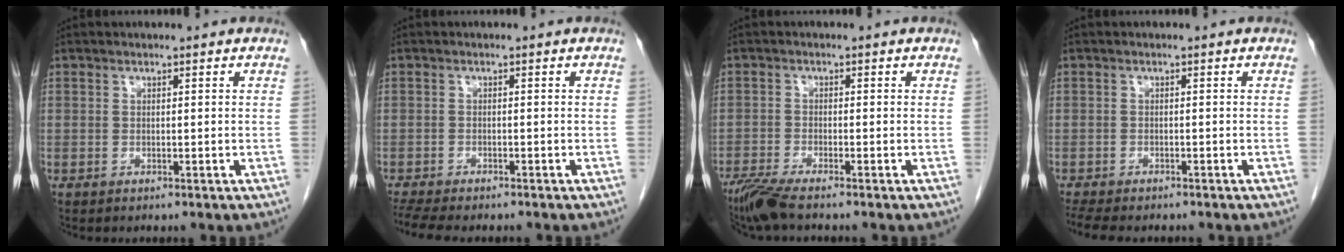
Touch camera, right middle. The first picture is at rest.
{"total": 7.8, "force": [-6.7, 1.5, 3.6], "torque": [-0.062, -0.008, -0.104]}
{"total": 4.6, "force": [-3.8, -0.1, 2.7], "torque": [-0.056, -0.016, -0.078]}
{"total": 7.4, "force": [-6.3, 1.9, 3.4], "torque": [-0.057, -0.009, -0.093]}